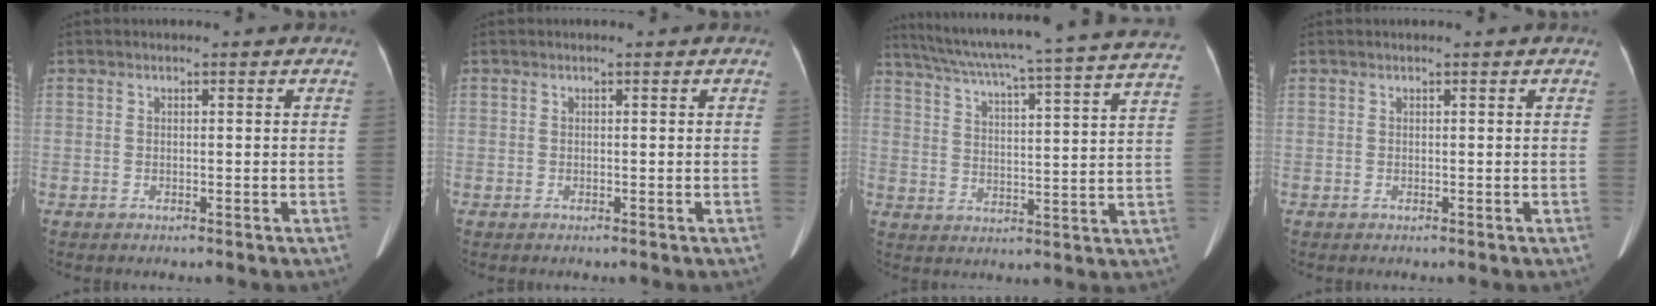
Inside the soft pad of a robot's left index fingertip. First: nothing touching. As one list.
[{"total": 0.0}, {"total": 28.0, "force": [24.7, -0.3, 13.3], "torque": [-0.222, -0.039, 0.317]}, {"total": 0.0}]